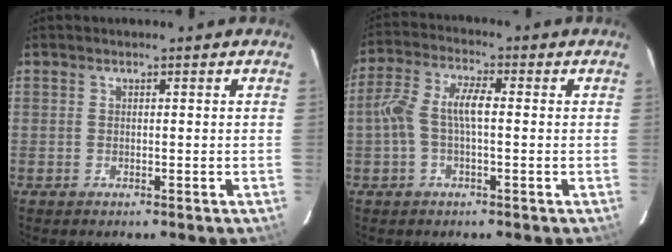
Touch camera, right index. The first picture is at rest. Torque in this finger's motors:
{"motor_torque": [0.34, -0.10, 0.44, 0.12]}